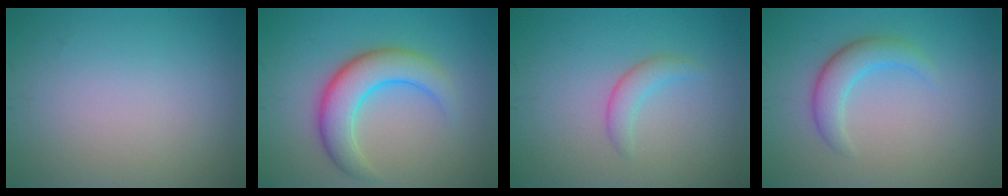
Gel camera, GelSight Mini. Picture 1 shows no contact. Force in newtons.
{"total": 5.7, "press": 5.7, "slide": 0.1}
{"total": 1.8, "press": 1.8, "slide": 0.1}
{"total": 3.0, "press": 3.0, "slide": 0.1}